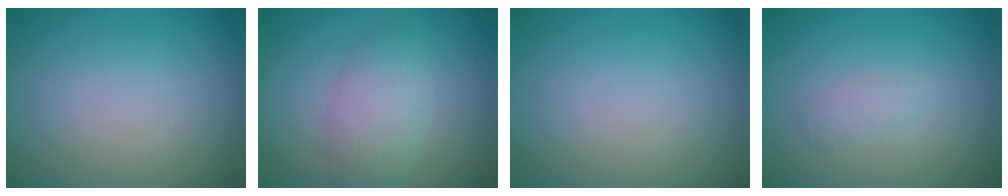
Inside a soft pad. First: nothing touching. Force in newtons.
{"total": 2.4, "press": 2.4, "slide": 0.2}
{"total": 0.0}
{"total": 1.2, "press": 1.2, "slide": 0.0}